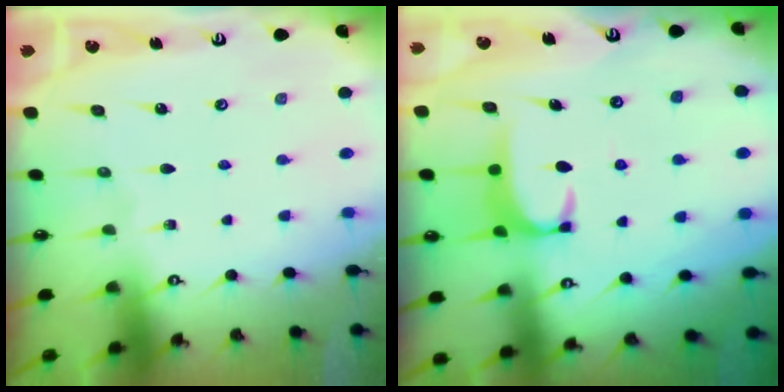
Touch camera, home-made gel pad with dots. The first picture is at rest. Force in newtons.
{"total": 2.0, "press": 1.9, "slide": 0.6}